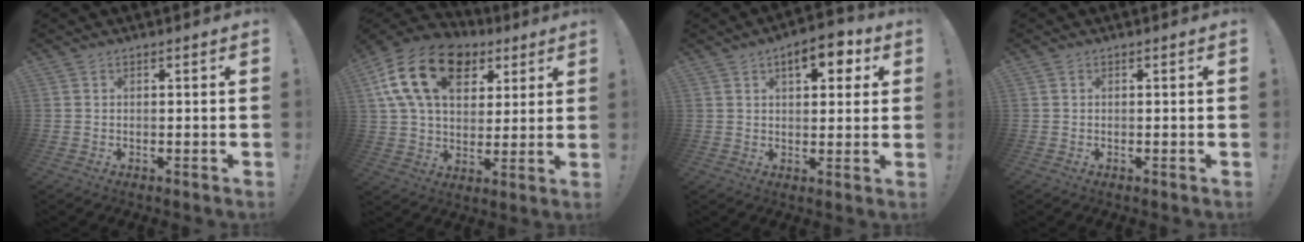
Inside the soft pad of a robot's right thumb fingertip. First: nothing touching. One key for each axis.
{"total": 20.6, "fx": 8.5, "fy": 13.3, "fz": 13.2, "tx": -0.225, "ty": -0.032, "tz": 0.150}
{"total": 9.0, "fx": 4.2, "fy": 4.2, "fz": 6.7, "tx": -0.077, "ty": -0.013, "tz": 0.068}
{"total": 0.0}